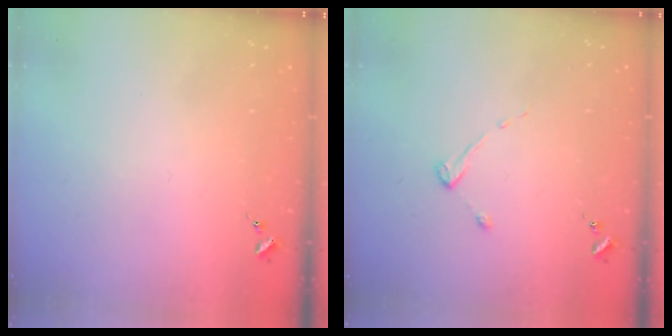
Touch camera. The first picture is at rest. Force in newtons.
{"total": 2.7, "press": 2.7, "slide": 0.3}